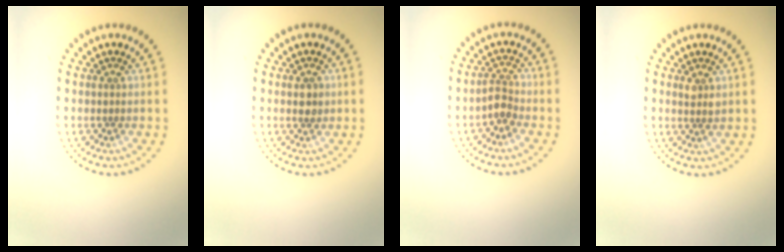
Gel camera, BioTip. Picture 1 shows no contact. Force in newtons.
{"total": 1.4, "press": 1.4, "slide": 0.1}
{"total": 1.8, "press": 1.5, "slide": 1.1}
{"total": 1.1, "press": 1.1, "slide": 0.2}